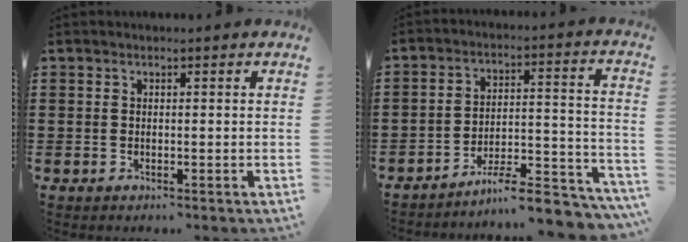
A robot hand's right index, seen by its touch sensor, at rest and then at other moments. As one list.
[{"total": 8.4, "force": [-7.3, 1.3, 3.9], "torque": [-0.050, 0.013, -0.138]}]